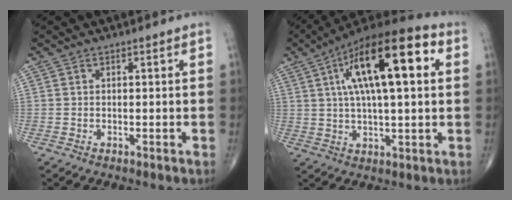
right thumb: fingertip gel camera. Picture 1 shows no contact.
{"total": 20.9, "force": [5.7, 7.3, 18.8], "torque": [-0.302, 0.016, 0.084]}